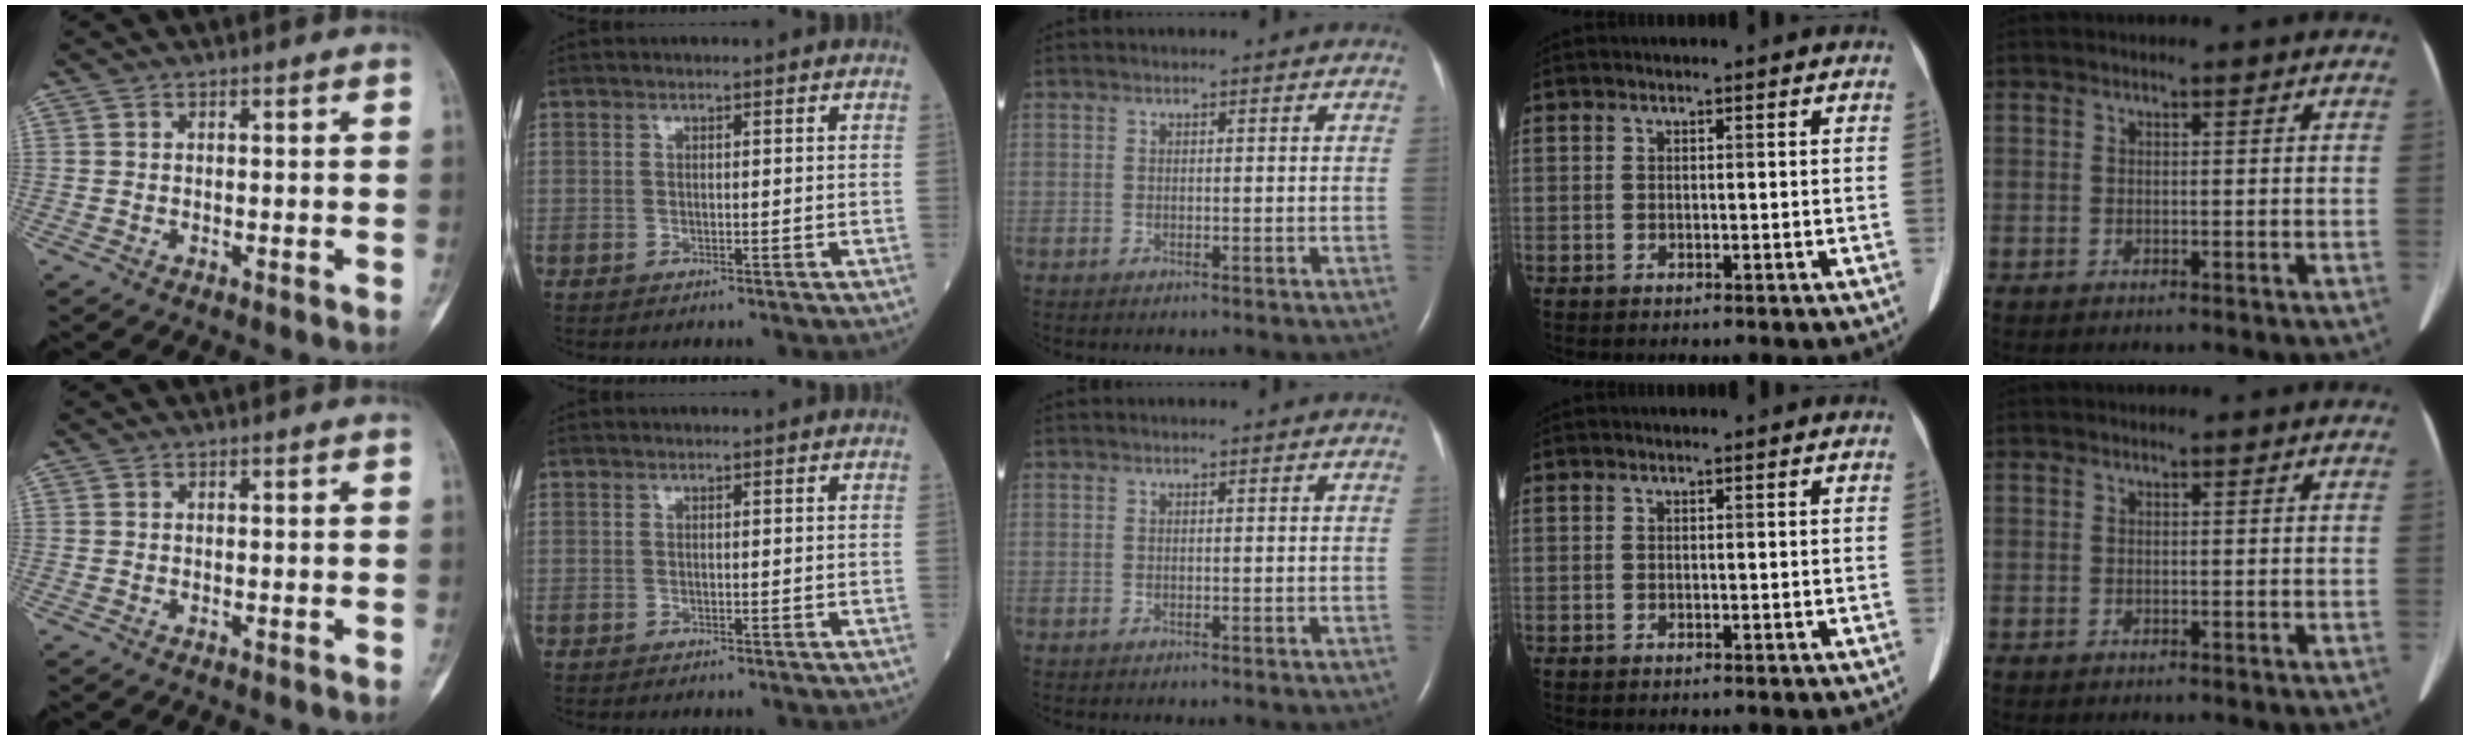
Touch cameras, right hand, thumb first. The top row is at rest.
{}